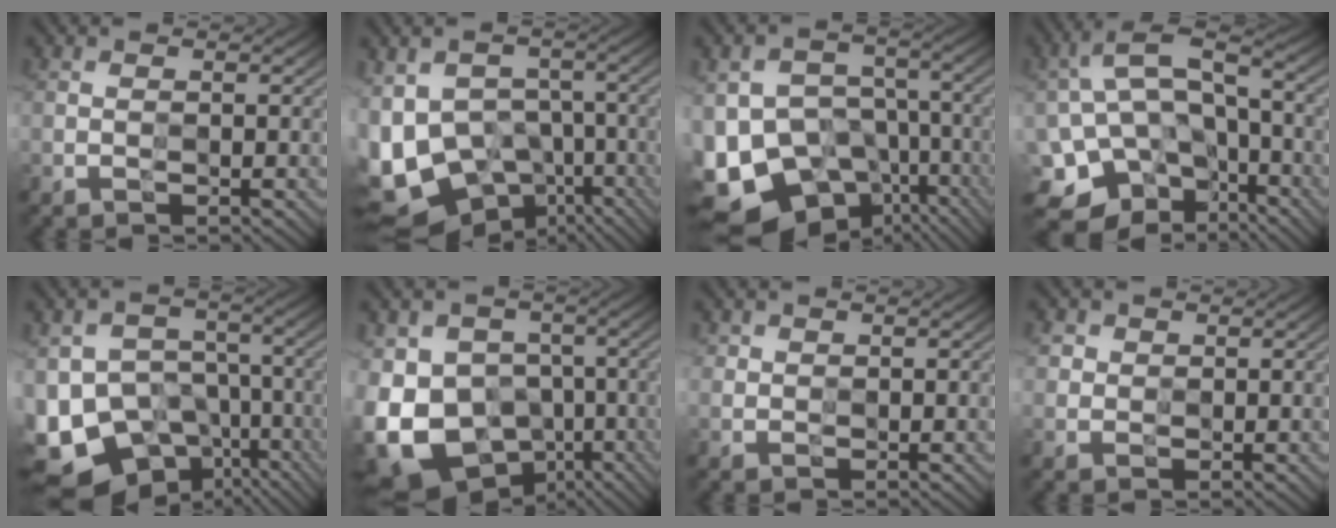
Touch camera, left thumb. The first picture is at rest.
{"total": 13.5, "force": [-4.5, 10.1, 7.7], "torque": [-0.195, -0.012, -0.047]}
{"total": 16.0, "force": [-7.7, 11.8, 7.6], "torque": [-0.191, -0.031, -0.093]}
{"total": 15.0, "force": [-6.0, 10.6, 8.8], "torque": [-0.204, -0.021, -0.071]}
{"total": 14.5, "force": [-7.2, 10.5, 6.8], "torque": [-0.176, -0.030, -0.089]}
{"total": 17.0, "force": [-6.0, 13.2, 8.9], "torque": [-0.227, -0.024, -0.100]}
{"total": 1.1, "force": [0.6, 0.9, 0.1], "torque": [0.000, -0.001, 0.013]}
{"total": 2.0, "force": [0.9, 1.7, 0.5], "torque": [-0.015, -0.004, 0.018]}